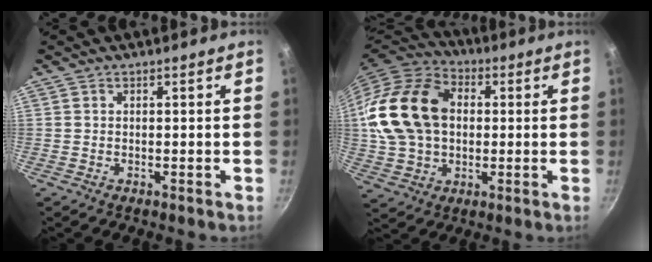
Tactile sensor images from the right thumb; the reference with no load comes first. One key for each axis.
{"total": 21.3, "fx": 2.4, "fy": 15.5, "fz": 14.3, "tx": -0.260, "ty": 0.029, "tz": 0.042}